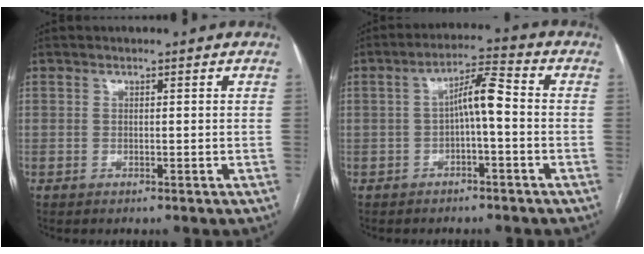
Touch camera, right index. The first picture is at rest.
{"total": 5.7, "force": [-0.6, 0.8, 5.6], "torque": [-0.096, 0.024, -0.011]}